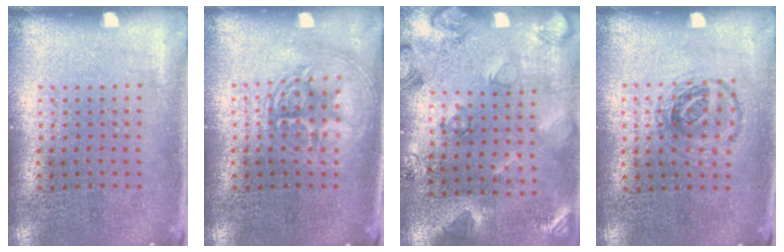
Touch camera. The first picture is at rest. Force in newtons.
{"total": 2.8, "press": 2.7, "slide": 0.3}
{"total": 2.2, "press": 2.1, "slide": 0.7}
{"total": 0.9, "press": 0.9, "slide": 0.2}